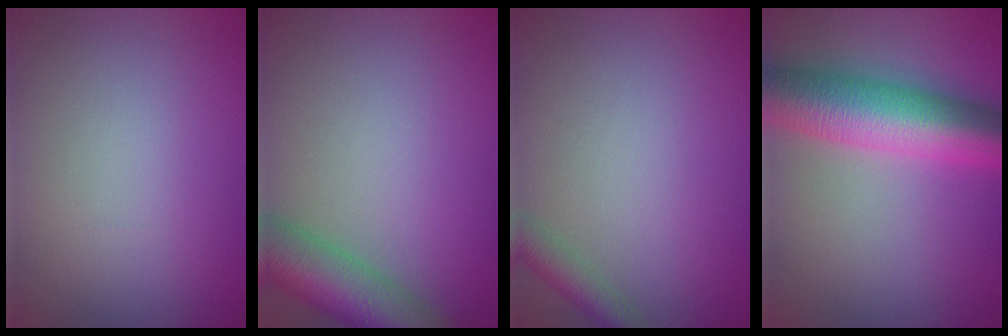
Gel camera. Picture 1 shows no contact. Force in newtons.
{"total": 8.1, "press": 8.1, "slide": 0.4}
{"total": 2.4, "press": 2.4, "slide": 0.2}
{"total": 9.6, "press": 9.6, "slide": 0.1}